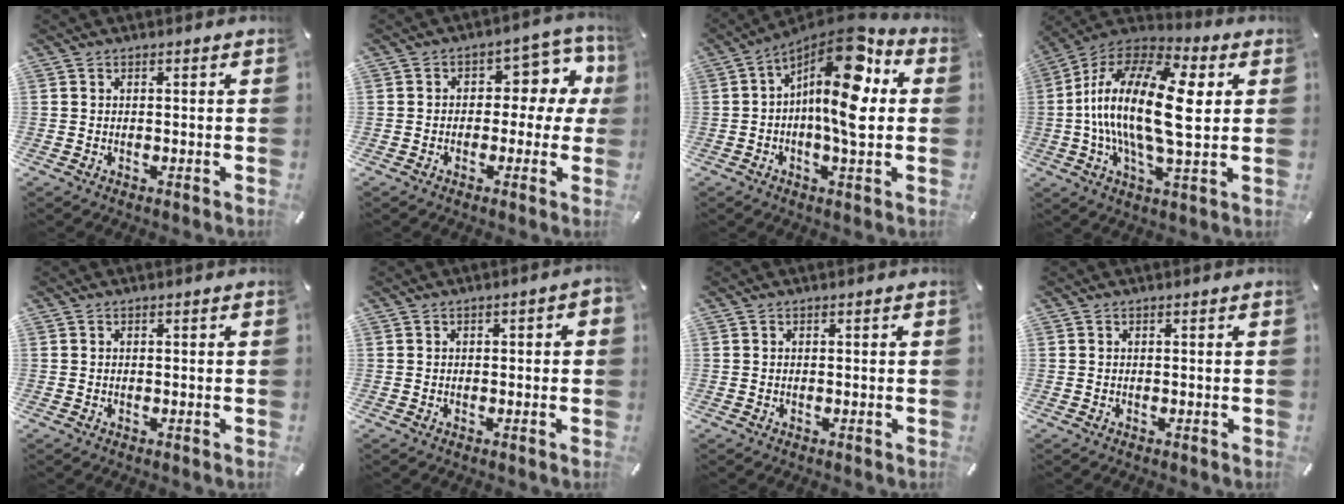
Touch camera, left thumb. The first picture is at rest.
{"total": 9.4, "force": [2.0, 6.2, 6.8], "torque": [-0.077, -0.015, 0.028]}
{"total": 15.6, "force": [3.5, 4.9, 14.4], "torque": [-0.249, -0.034, 0.051]}
{"total": 22.8, "force": [1.5, 9.1, 20.9], "torque": [-0.437, -0.006, 0.019]}
{"total": 0.0}
{"total": 1.5, "force": [-0.5, 0.9, 1.1], "torque": [-0.019, 0.004, -0.011]}
{"total": 0.0}
{"total": 0.0}